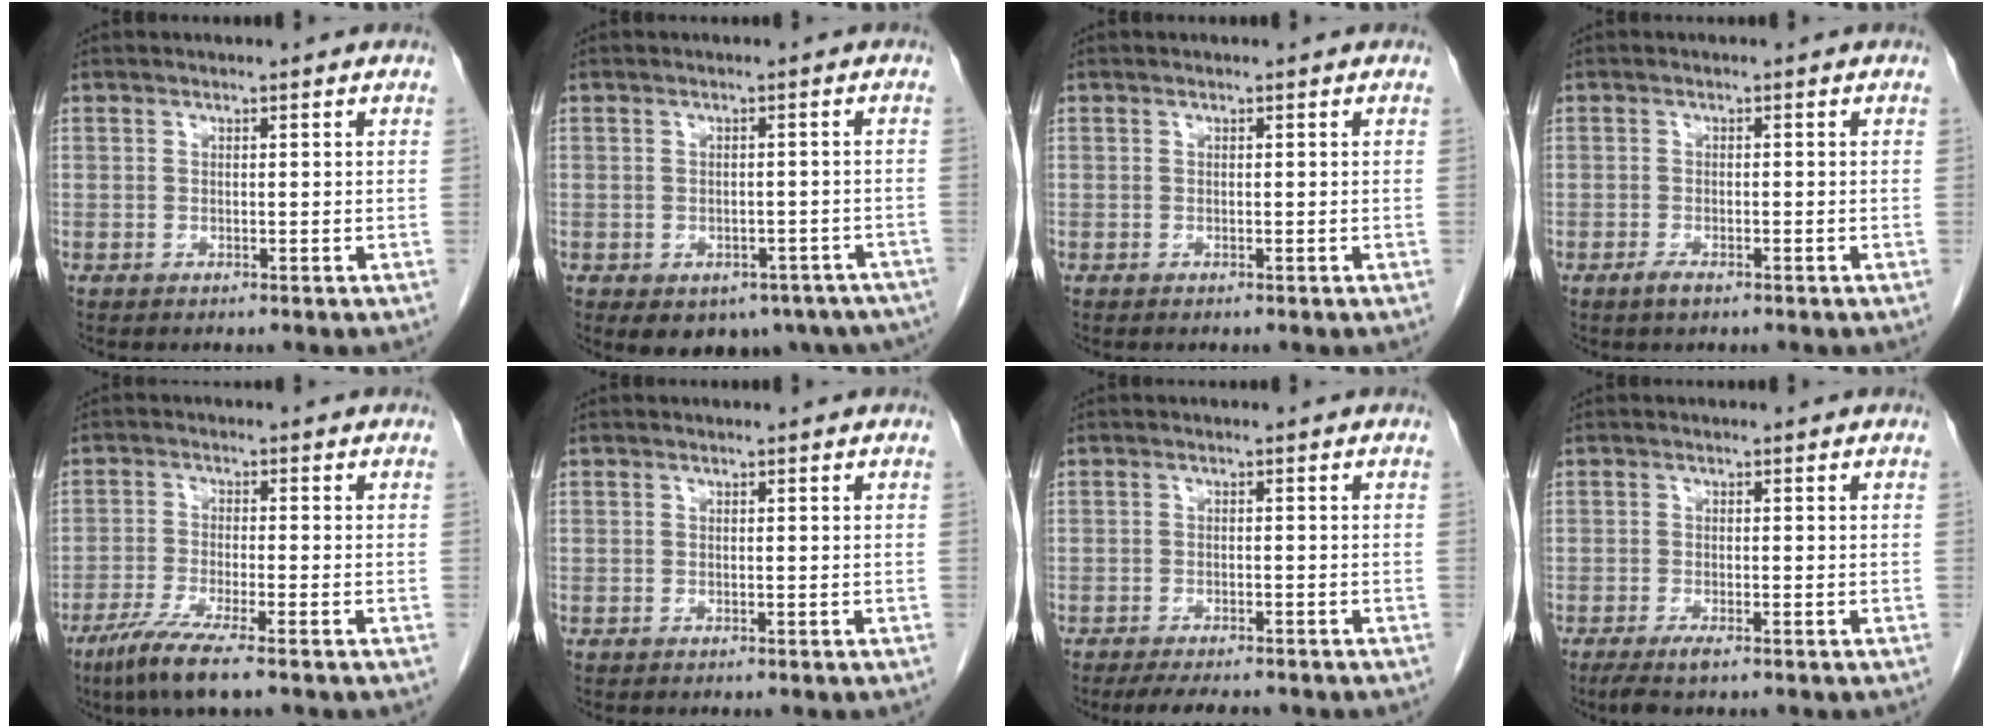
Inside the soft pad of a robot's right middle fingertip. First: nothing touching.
{"total": 13.5, "force": [-8.5, 8.4, 6.2], "torque": [-0.088, -0.002, -0.090]}
{"total": 0.0}
{"total": 1.6, "force": [-1.1, 0.4, 1.1], "torque": [-0.024, -0.002, -0.019]}
{"total": 7.2, "force": [-4.9, -0.1, 5.2], "torque": [-0.101, -0.021, -0.089]}
{"total": 0.0}
{"total": 6.1, "force": [-5.2, 1.4, 2.8], "torque": [-0.038, -0.009, -0.077]}
{"total": 2.6, "force": [-1.7, 0.3, 1.9], "torque": [-0.039, -0.008, -0.033]}